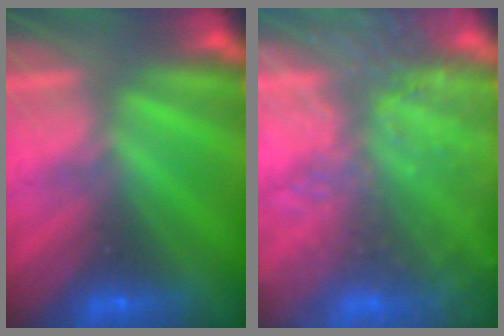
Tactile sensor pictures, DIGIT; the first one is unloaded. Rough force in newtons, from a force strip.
{"total": 7.2}